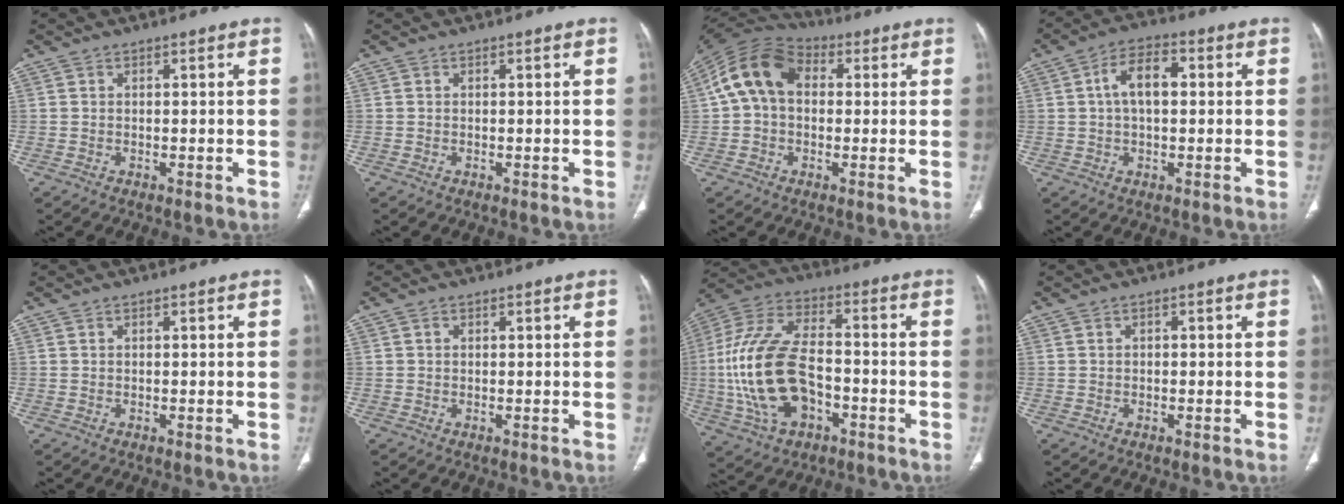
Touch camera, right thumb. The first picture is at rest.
{"total": 0.0}
{"total": 12.7, "force": [1.7, 9.1, 8.7], "torque": [-0.153, 0.037, 0.018]}
{"total": 7.7, "force": [1.0, 4.3, 6.3], "torque": [-0.109, 0.021, 0.012]}
{"total": 0.0}
{"total": 0.6, "force": [0.2, 0.5, 0.2], "torque": [-0.001, 0.001, 0.004]}
{"total": 19.9, "force": [-4.0, 11.4, 15.8], "torque": [-0.329, 0.026, -0.068]}
{"total": 0.6, "force": [0.0, 0.4, 0.4], "torque": [-0.004, 0.002, -0.002]}